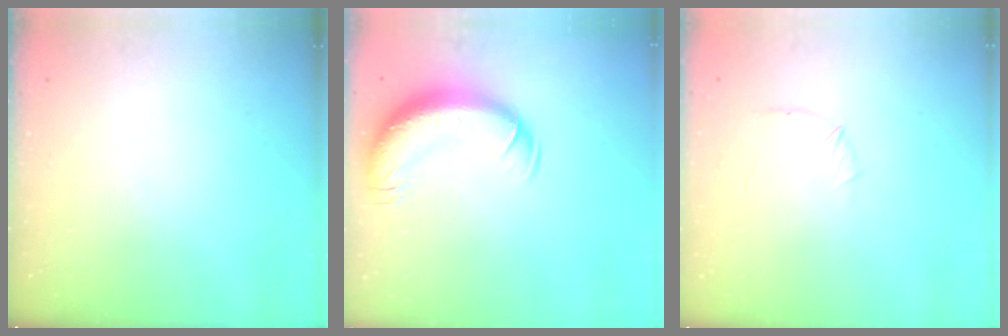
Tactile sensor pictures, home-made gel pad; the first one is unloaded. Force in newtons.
{"total": 13.1, "press": 12.8, "slide": 3.1}
{"total": 5.5, "press": 5.3, "slide": 1.5}